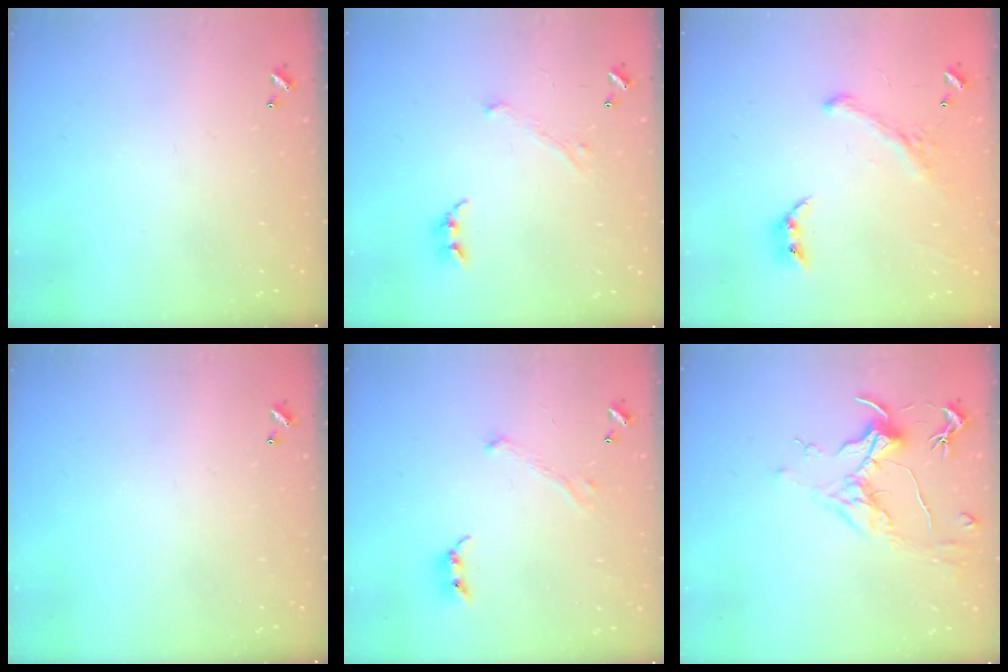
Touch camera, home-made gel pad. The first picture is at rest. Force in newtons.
{"total": 1.7, "press": 1.6, "slide": 0.5}
{"total": 1.6, "press": 1.1, "slide": 1.2}
{"total": 0.0}
{"total": 1.8, "press": 1.6, "slide": 0.9}
{"total": 1.6, "press": 1.4, "slide": 0.7}